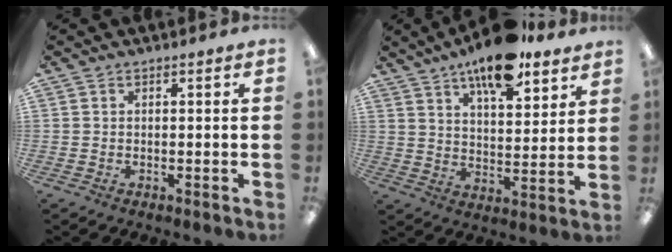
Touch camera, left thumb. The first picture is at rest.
{"total": 13.7, "force": [10.0, 4.9, 8.0], "torque": [-0.114, -0.053, 0.169]}